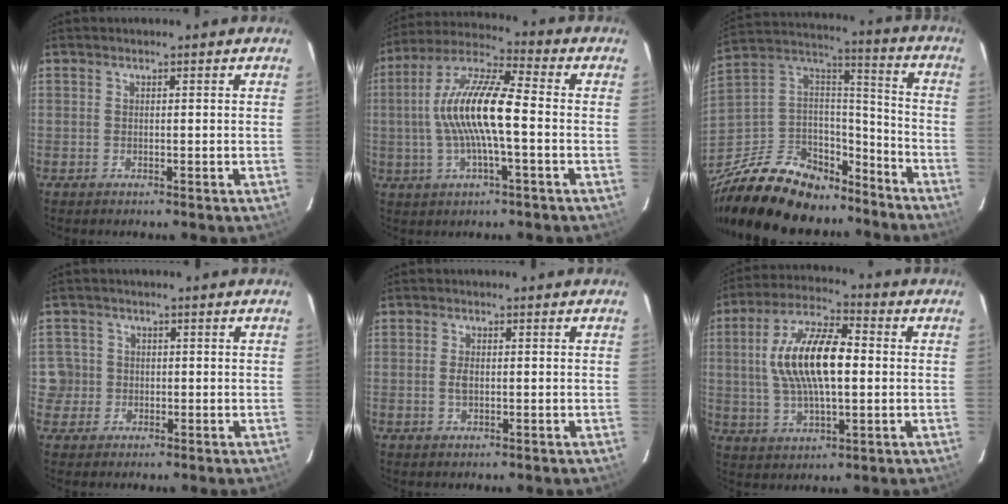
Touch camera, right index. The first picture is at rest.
{"total": 14.0, "force": [-1.0, 3.0, 13.7], "torque": [-0.266, 0.014, -0.026]}
{"total": 27.6, "force": [-19.9, 14.2, 12.8], "torque": [-0.286, 0.042, -0.311]}
{"total": 4.0, "force": [-0.6, 4.0, 0.1], "torque": [0.008, 0.026, -0.007]}
{"total": 2.0, "force": [-0.3, 1.1, 1.6], "torque": [-0.033, 0.001, -0.005]}
{"total": 15.3, "force": [1.1, 6.2, 14.0], "torque": [-0.273, 0.017, 0.019]}